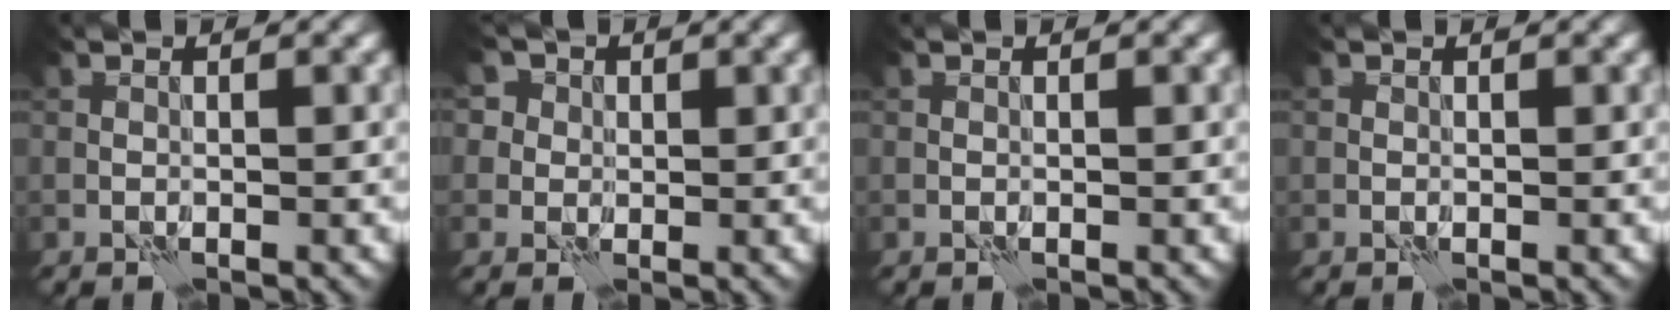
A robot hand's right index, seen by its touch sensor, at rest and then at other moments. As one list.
[{"total": 4.5, "force": [2.1, 3.7, 1.5], "torque": [-0.021, 0.016, 0.013]}, {"total": 0.0}, {"total": 0.0}]